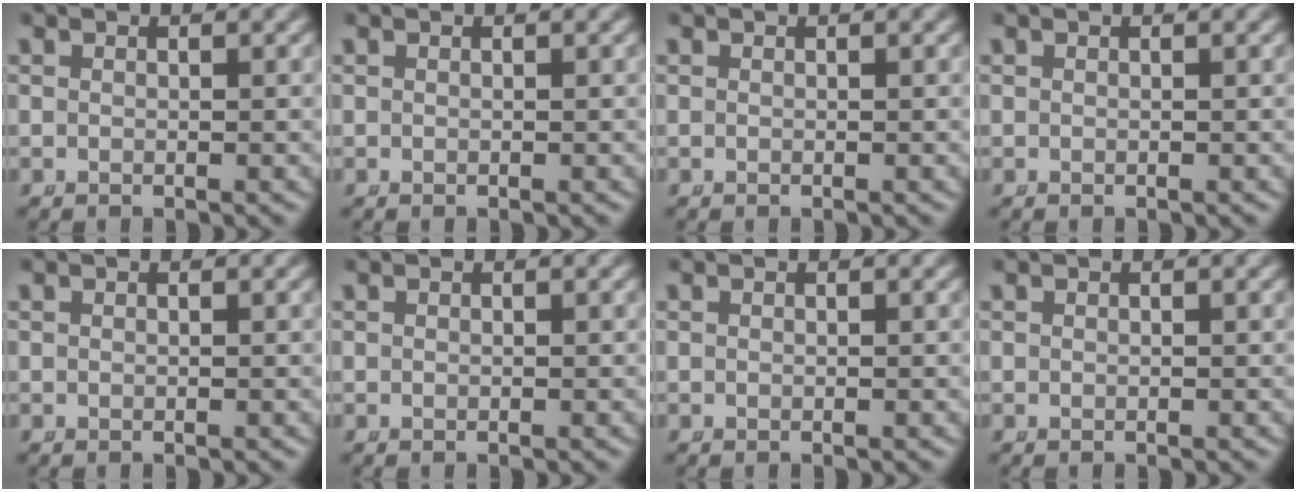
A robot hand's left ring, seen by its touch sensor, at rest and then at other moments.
{"total": 0.0}
{"total": 0.0}
{"total": 0.0}
{"total": 0.0}
{"total": 0.0}
{"total": 0.0}
{"total": 0.0}